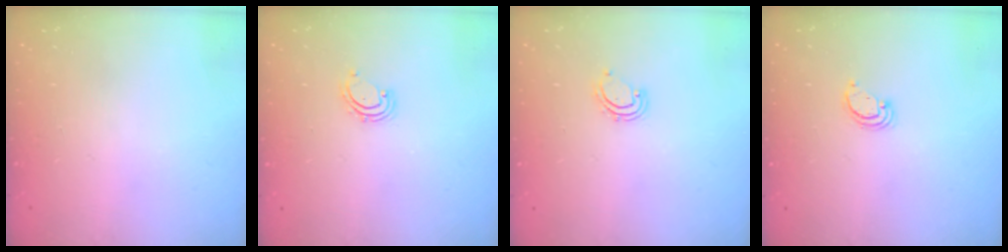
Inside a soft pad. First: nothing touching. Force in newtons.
{"total": 2.7, "press": 2.6, "slide": 0.5}
{"total": 3.5, "press": 3.5, "slide": 0.3}
{"total": 2.6, "press": 2.6, "slide": 0.2}